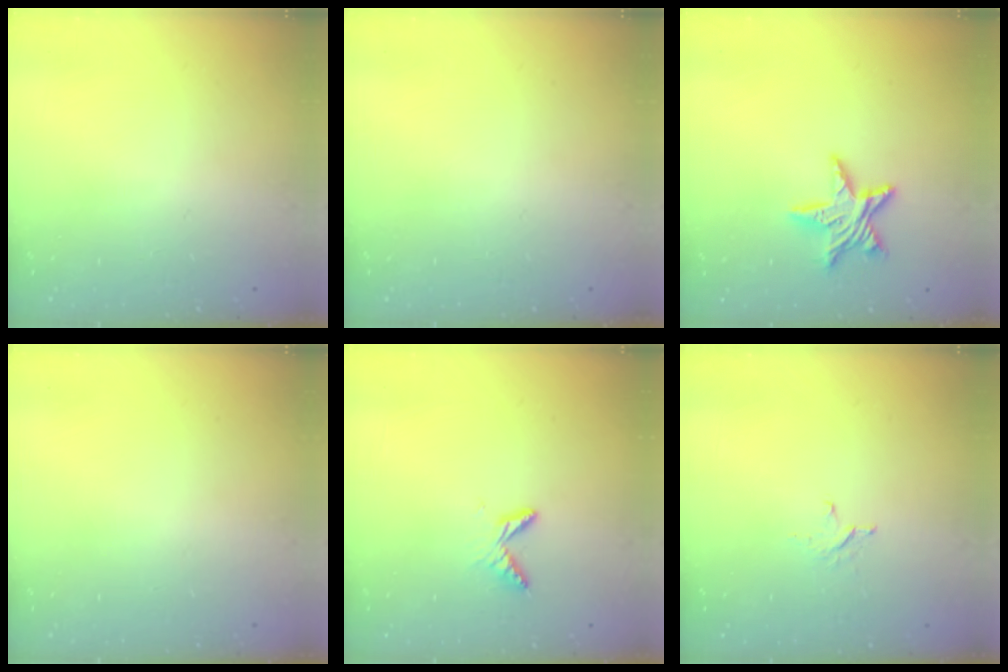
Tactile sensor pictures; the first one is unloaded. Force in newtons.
{"total": 0.0}
{"total": 10.1, "press": 10.0, "slide": 0.7}
{"total": 0.0}
{"total": 6.2, "press": 6.1, "slide": 0.6}
{"total": 3.0, "press": 3.0, "slide": 0.3}